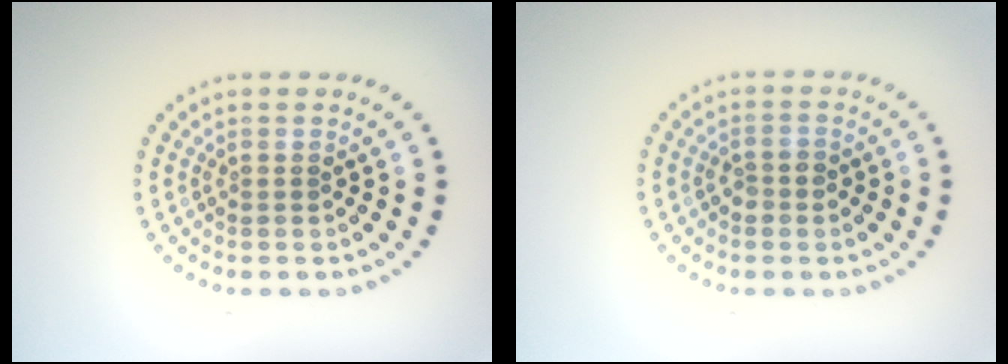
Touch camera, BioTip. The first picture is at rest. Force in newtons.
{"total": 1.3, "press": 1.3, "slide": 0.3}